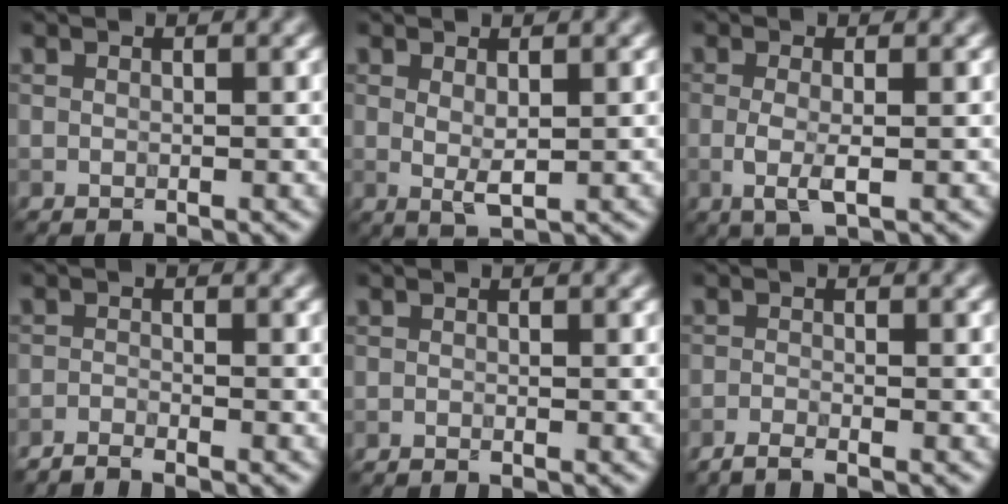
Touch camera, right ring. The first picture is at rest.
{"total": 1.9, "force": [0.3, 0.8, 1.7], "torque": [-0.037, -0.002, 0.006]}
{"total": 2.5, "force": [-0.5, 0.7, 2.3], "torque": [-0.055, -0.005, -0.013]}
{"total": 2.3, "force": [-2.1, 0.1, 0.8], "torque": [-0.022, 0.003, -0.047]}
{"total": 0.5, "force": [-0.5, 0.0, 0.2], "torque": [-0.005, -0.001, -0.009]}
{"total": 2.1, "force": [-1.8, 0.3, 1.1], "torque": [-0.025, -0.001, -0.041]}